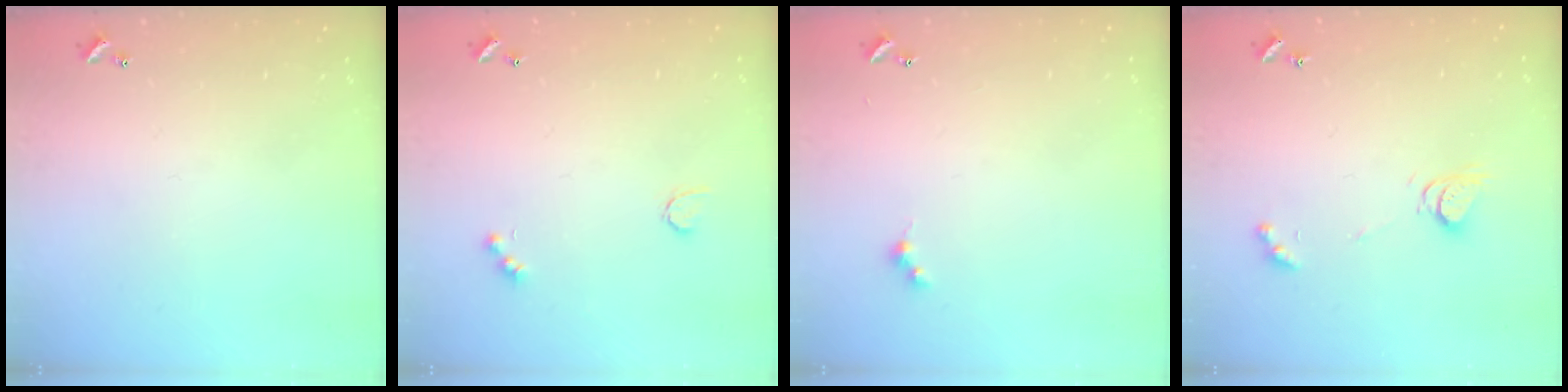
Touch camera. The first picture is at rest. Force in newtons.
{"total": 4.4, "press": 4.3, "slide": 0.9}
{"total": 2.6, "press": 2.6, "slide": 0.5}
{"total": 4.0, "press": 4.0, "slide": 0.2}